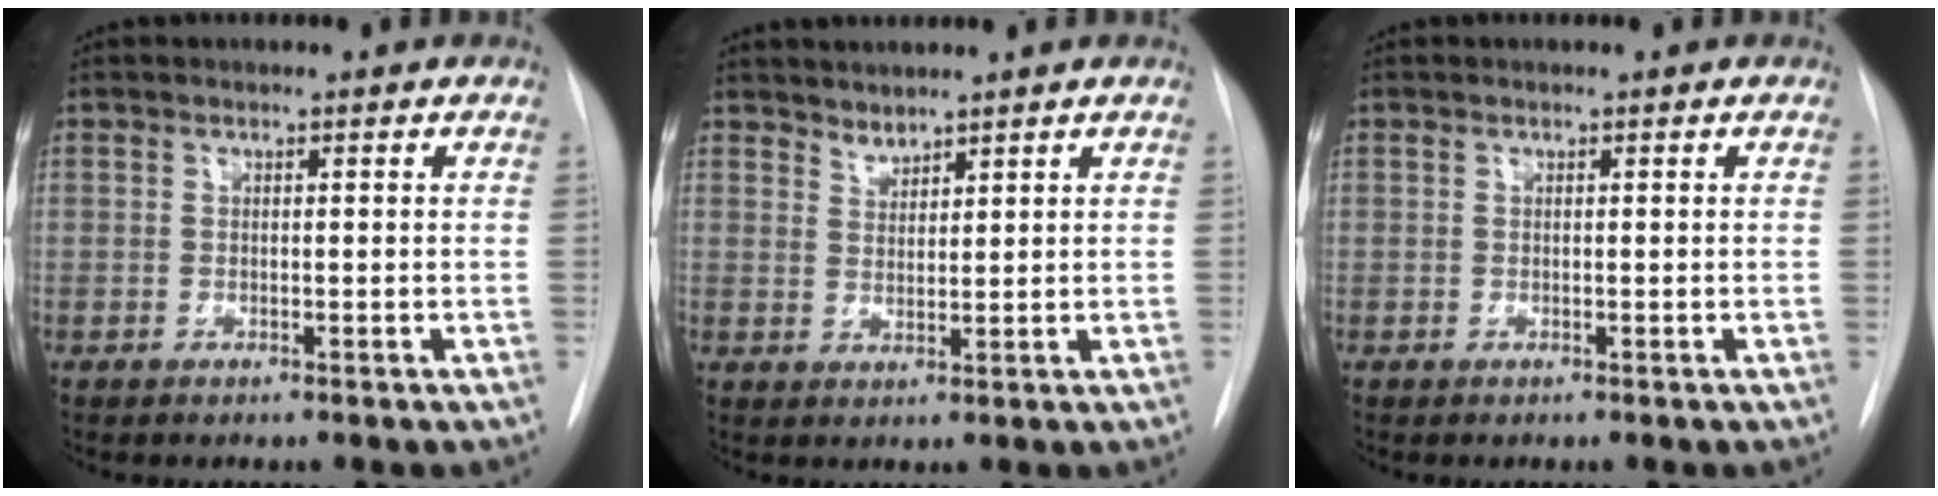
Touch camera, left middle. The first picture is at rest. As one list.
[{"total": 2.0, "force": [2.0, 0.5, 0.1], "torque": [0.004, -0.001, 0.038]}, {"total": 0.0}]